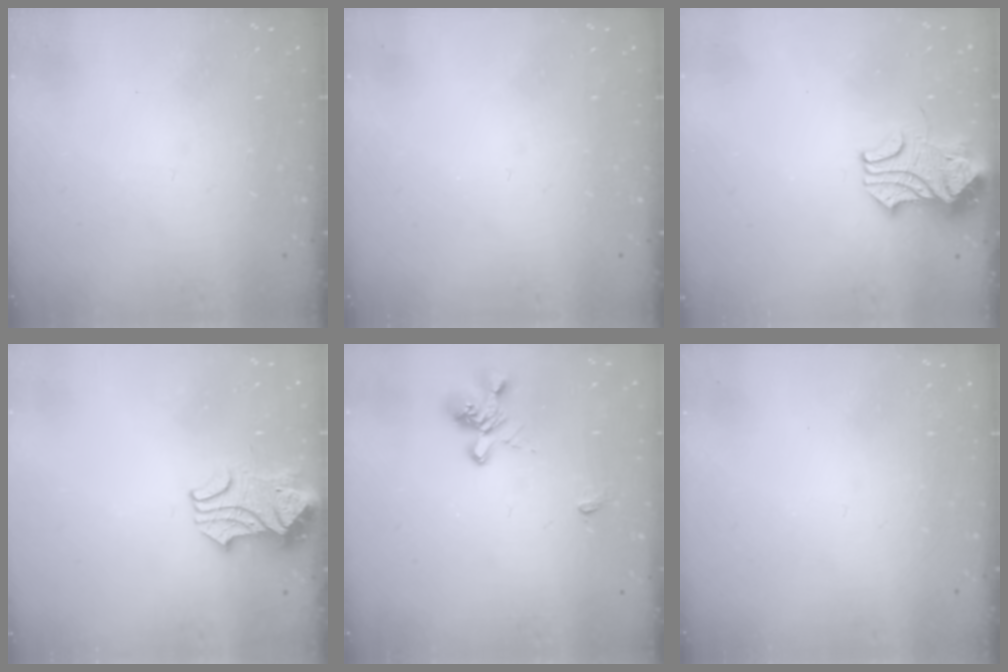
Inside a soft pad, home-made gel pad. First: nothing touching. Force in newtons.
{"total": 0.0}
{"total": 2.5, "press": 2.3, "slide": 1.0}
{"total": 2.2, "press": 2.1, "slide": 0.5}
{"total": 1.9, "press": 1.5, "slide": 1.1}
{"total": 0.0}